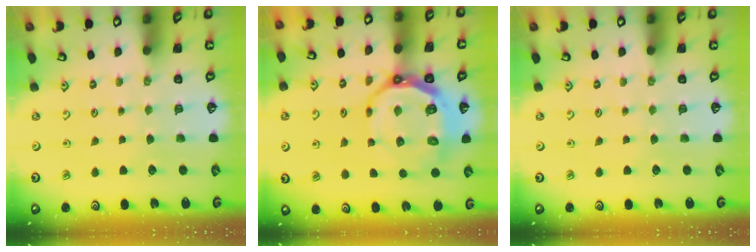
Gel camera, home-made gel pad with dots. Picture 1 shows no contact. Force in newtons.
{"total": 14.4, "press": 13.9, "slide": 3.9}
{"total": 0.0}